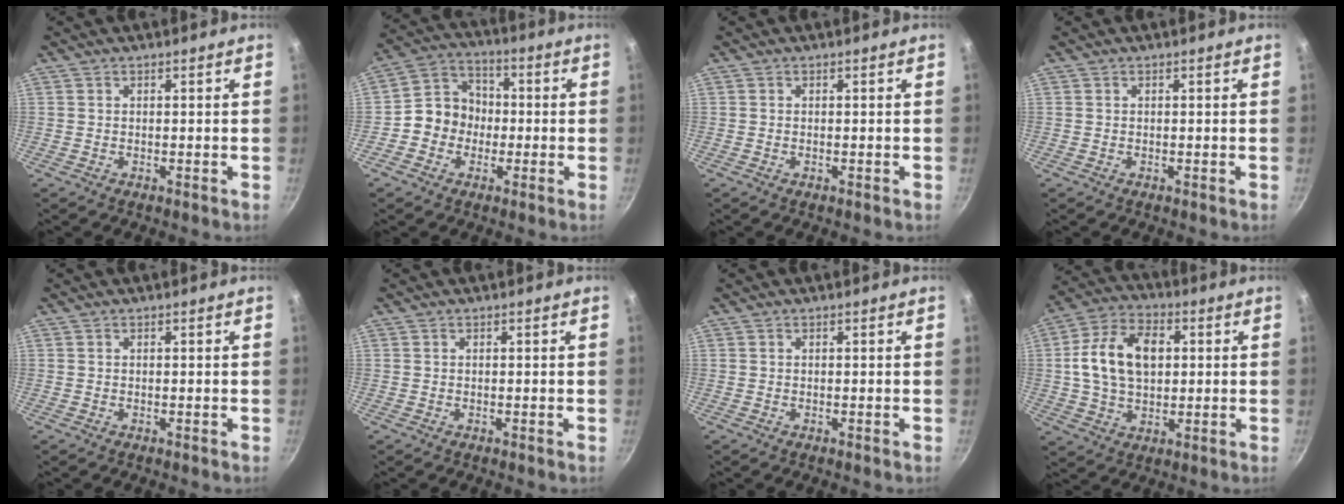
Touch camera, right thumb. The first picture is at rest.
{"total": 9.0, "force": [-1.7, 8.1, 3.7], "torque": [-0.020, 0.030, -0.048]}
{"total": 0.0}
{"total": 0.0}
{"total": 0.0}
{"total": 0.0}
{"total": 0.0}
{"total": 14.5, "force": [2.1, 9.8, 10.5], "torque": [-0.169, 0.015, 0.027]}